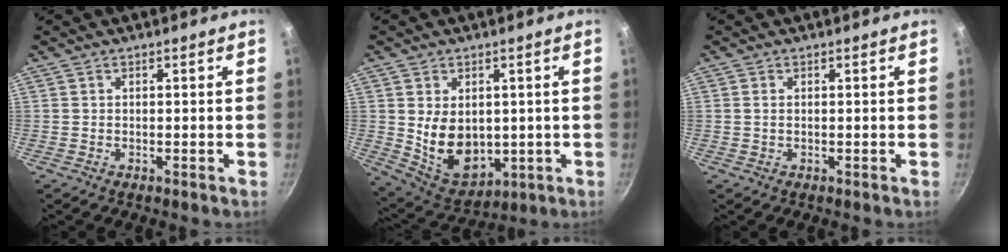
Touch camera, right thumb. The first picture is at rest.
{"total": 11.7, "force": [0.7, 8.4, 8.1], "torque": [-0.109, -0.024, 0.041]}
{"total": 0.9, "force": [0.2, 0.5, 0.7], "torque": [-0.014, 0.001, 0.002]}